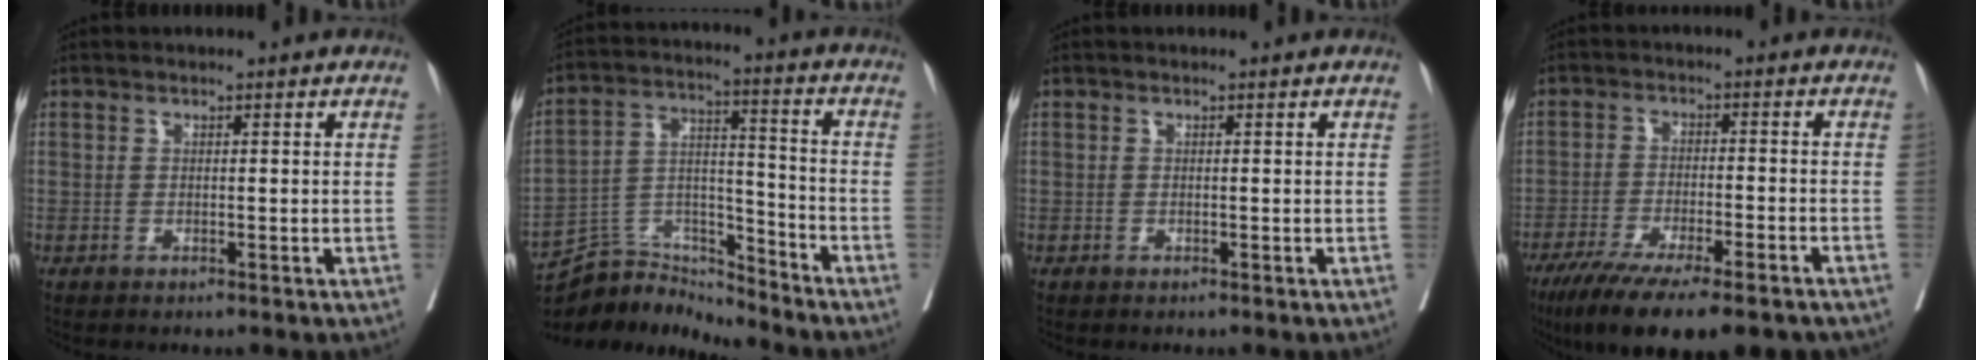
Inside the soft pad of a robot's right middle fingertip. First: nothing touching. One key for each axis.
{"total": 10.4, "fx": -10.4, "fy": 0.5, "fz": 0.0, "tx": 0.005, "ty": 0.043, "tz": -0.195}
{"total": 0.6, "fx": -0.1, "fy": 0.6, "fz": -0.1, "tx": 0.011, "ty": 0.008, "tz": -0.007}
{"total": 17.6, "fx": -13.1, "fy": 3.3, "fz": 11.4, "tx": -0.159, "ty": -0.030, "tz": -0.199}